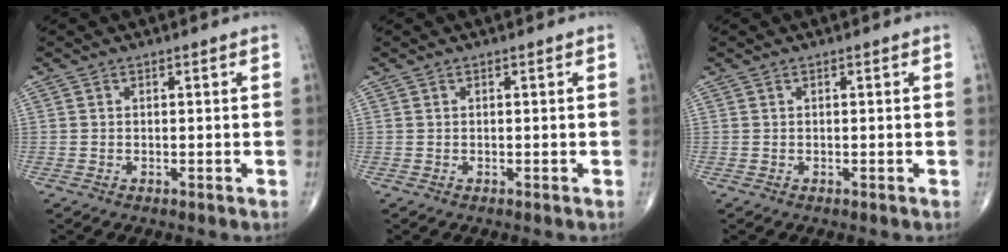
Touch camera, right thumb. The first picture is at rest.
{"total": 0.0}
{"total": 0.0}